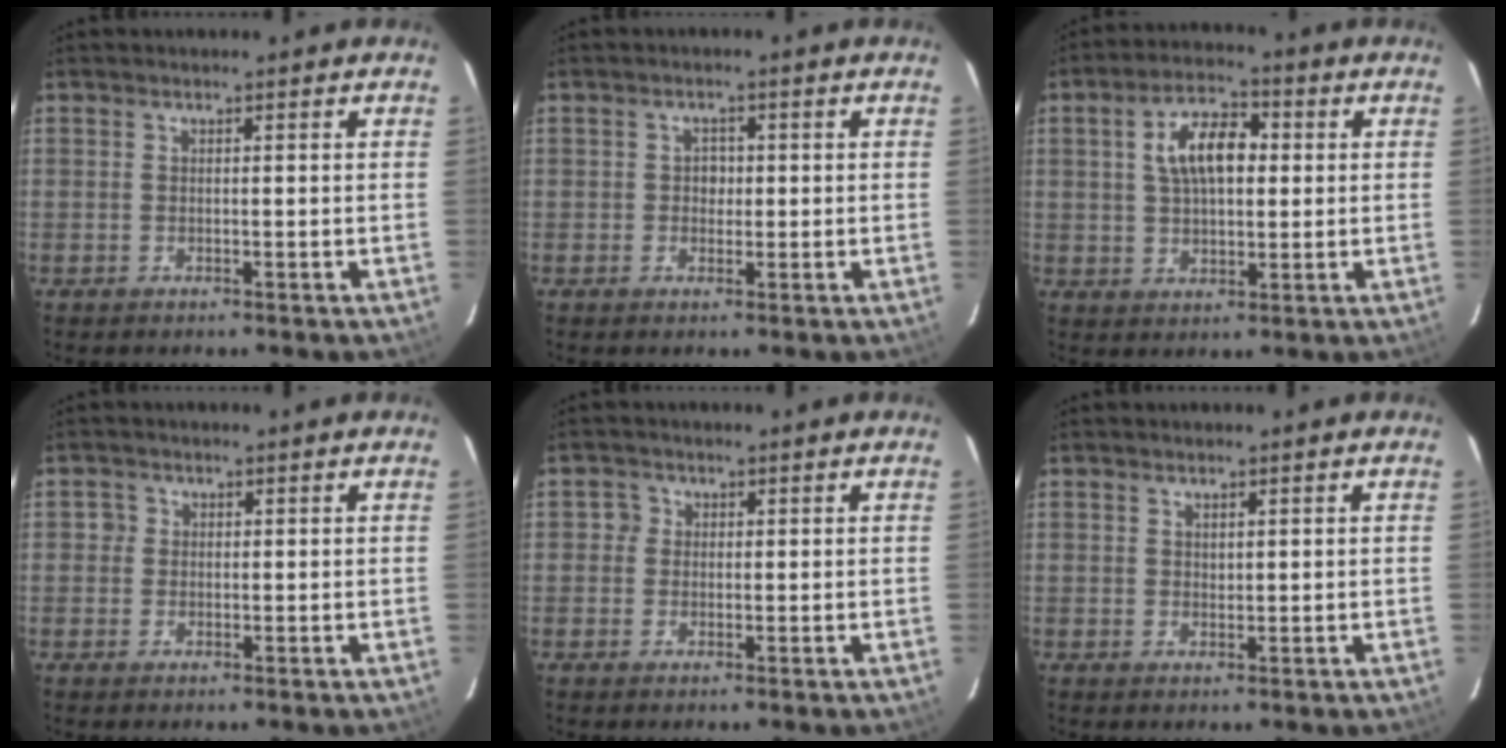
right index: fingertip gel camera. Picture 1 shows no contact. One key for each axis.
{"total": 2.0, "fx": -0.1, "fy": 1.8, "fz": 0.7, "tx": -0.008, "ty": 0.006, "tz": -0.003}
{"total": 9.5, "fx": 1.9, "fy": 5.1, "fz": 7.8, "tx": -0.140, "ty": 0.022, "tz": 0.033}
{"total": 1.6, "fx": -0.1, "fy": 1.6, "fz": 0.1, "tx": 0.000, "ty": 0.003, "tz": -0.005}
{"total": 2.0, "fx": 0.0, "fy": 2.0, "fz": 0.1, "tx": 0.003, "ty": 0.008, "tz": -0.004}
{"total": 1.0, "fx": 0.7, "fy": 0.6, "fz": 0.3, "tx": -0.003, "ty": 0.002, "tz": 0.014}